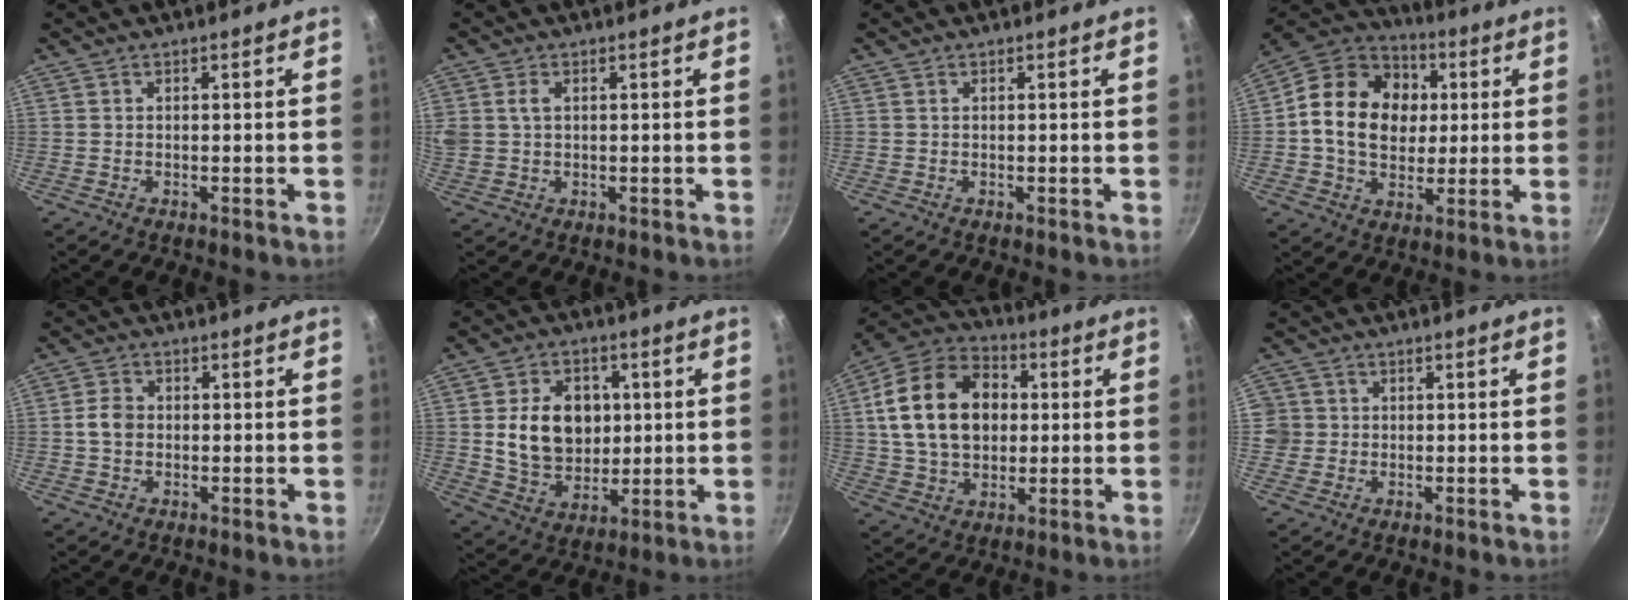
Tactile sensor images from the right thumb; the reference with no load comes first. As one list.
[{"total": 4.6, "force": [1.2, 3.3, 3.0], "torque": [-0.059, 0.004, 0.024]}, {"total": 0.0}, {"total": 19.0, "force": [2.3, 14.9, 11.6], "torque": [-0.172, 0.019, 0.031]}, {"total": 3.8, "force": [-0.2, 3.0, 2.3], "torque": [-0.032, 0.011, -0.009]}, {"total": 14.3, "force": [1.7, 10.9, 9.0], "torque": [-0.123, -0.002, 0.036]}, {"total": 19.7, "force": [2.8, 14.3, 13.3], "torque": [-0.209, 0.021, 0.043]}, {"total": 3.9, "force": [-0.1, 3.9, 0.8], "torque": [0.008, 0.011, -0.005]}]